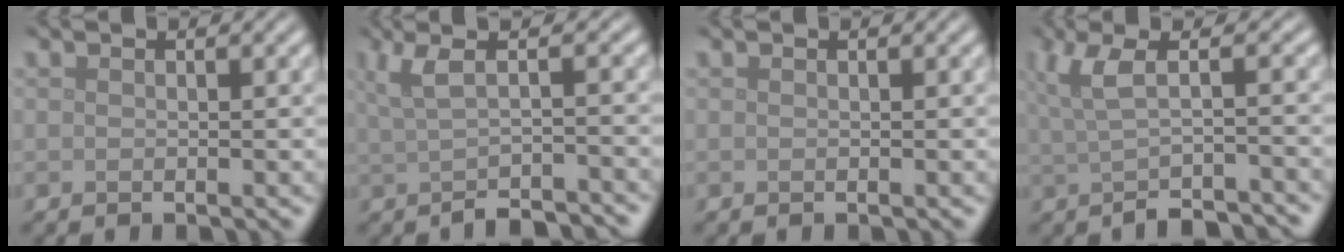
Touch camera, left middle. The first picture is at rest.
{"total": 4.5, "force": [-0.7, 1.5, 4.1], "torque": [-0.062, -0.003, -0.017]}
{"total": 0.0}
{"total": 4.9, "force": [-0.7, 1.8, 4.5], "torque": [-0.072, -0.007, -0.016]}